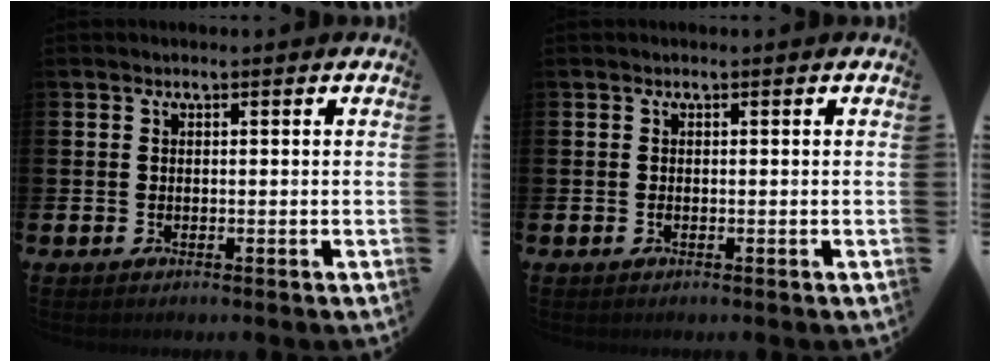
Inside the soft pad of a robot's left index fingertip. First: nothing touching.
{"total": 0.0}